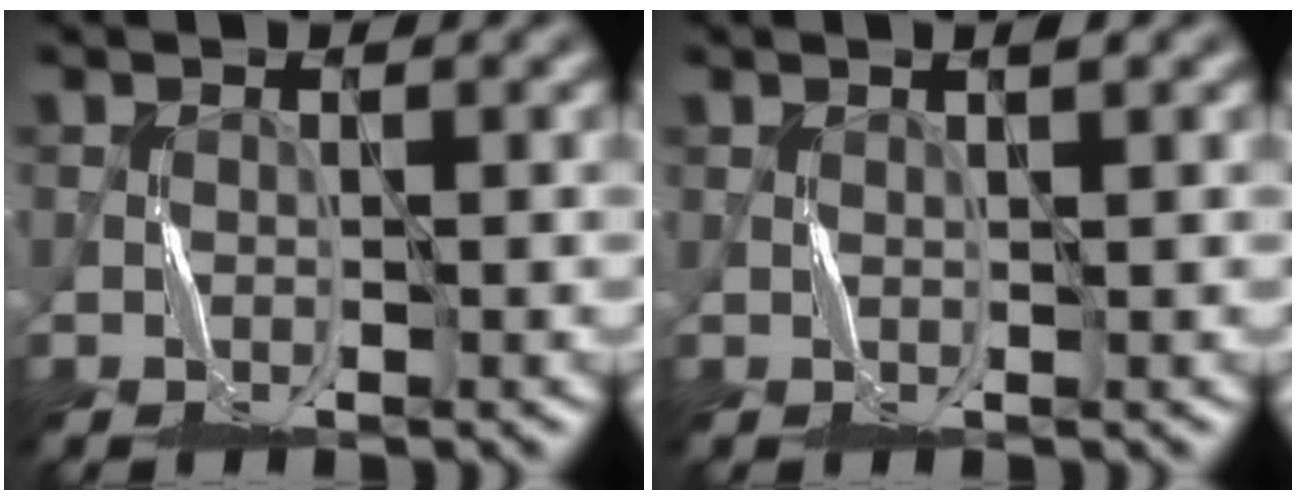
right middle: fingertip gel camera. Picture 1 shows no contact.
{"total": 0.8, "force": [0.6, 0.0, 0.6], "torque": [-0.008, 0.001, 0.009]}